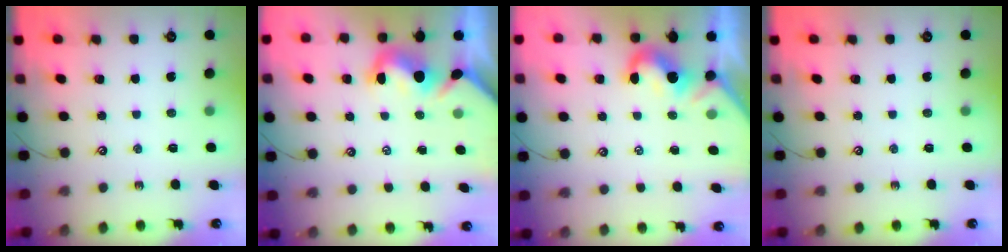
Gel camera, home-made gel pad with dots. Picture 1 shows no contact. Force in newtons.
{"total": 1.9, "press": 1.6, "slide": 1.0}
{"total": 1.5, "press": 1.2, "slide": 0.9}
{"total": 0.0}